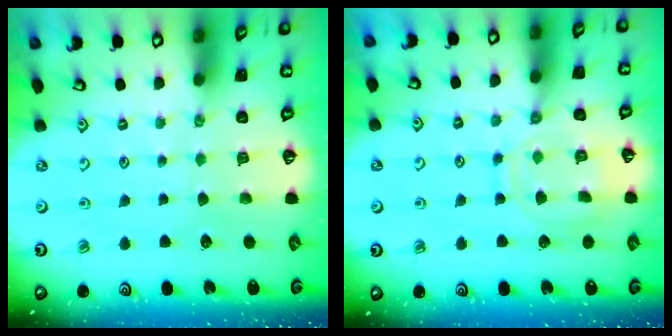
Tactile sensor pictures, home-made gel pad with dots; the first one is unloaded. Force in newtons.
{"total": 12.3, "press": 12.2, "slide": 0.8}